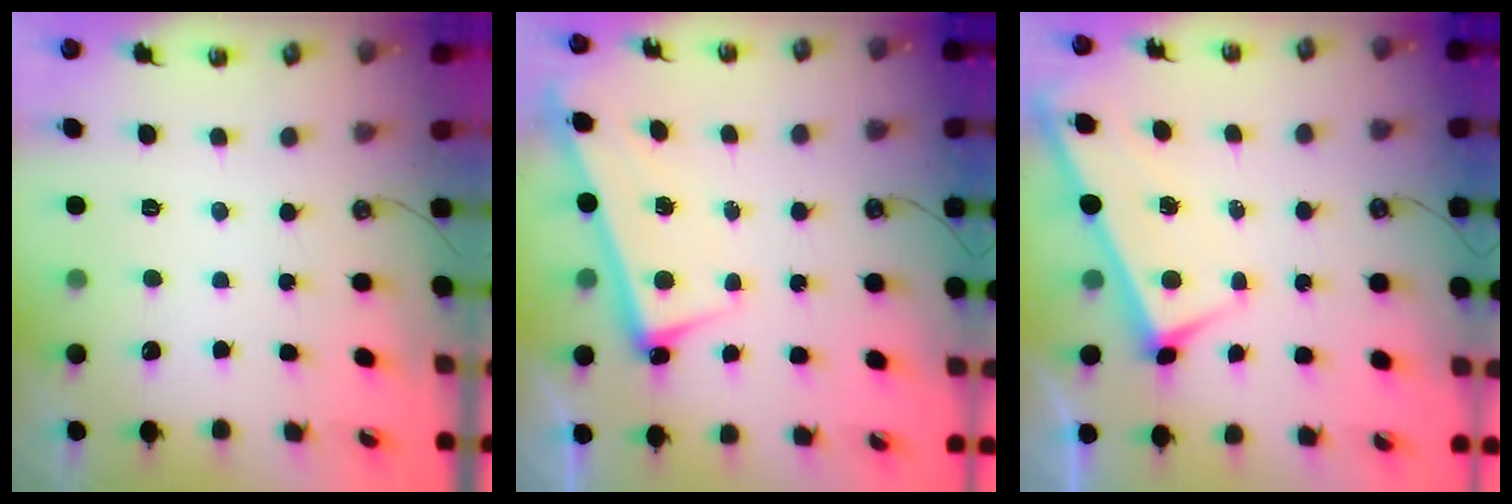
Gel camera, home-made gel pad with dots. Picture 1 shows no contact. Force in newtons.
{"total": 2.6, "press": 2.4, "slide": 0.9}
{"total": 3.0, "press": 3.0, "slide": 0.1}